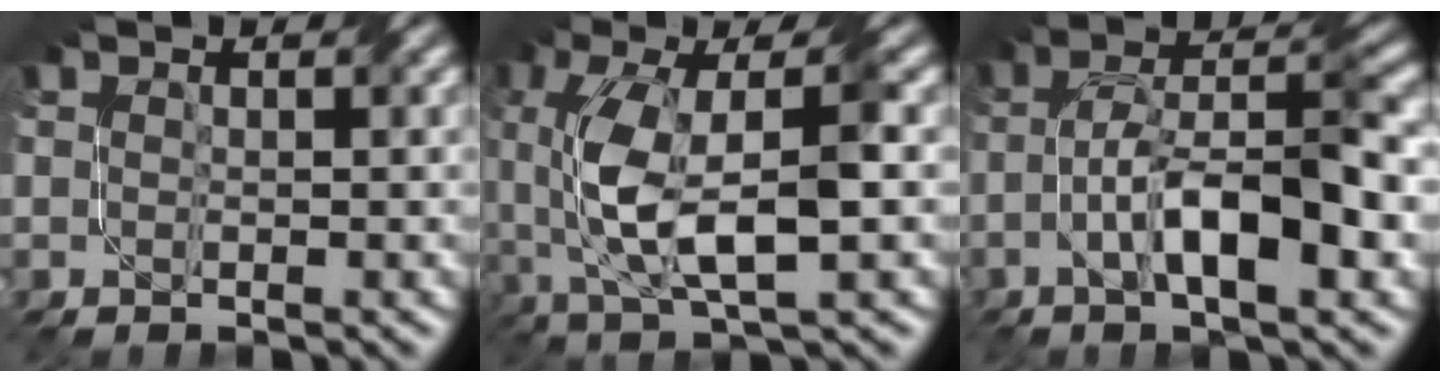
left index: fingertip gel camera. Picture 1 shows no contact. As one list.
[{"total": 9.7, "force": [-0.2, 3.4, 9.1], "torque": [-0.185, 0.003, 0.001]}, {"total": 9.3, "force": [-2.3, 2.6, 8.6], "torque": [-0.142, 0.018, -0.043]}]